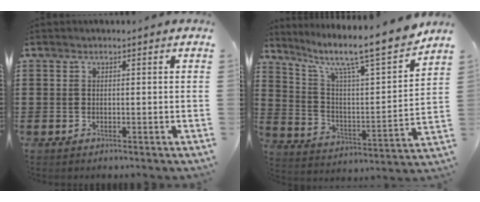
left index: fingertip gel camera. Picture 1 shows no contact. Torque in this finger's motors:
{"motor_torque": [0.56, 0.32, 0.77, 0.20]}